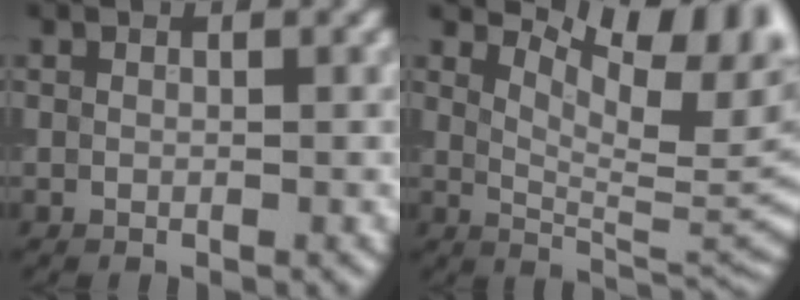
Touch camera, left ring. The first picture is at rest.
{"total": 8.4, "force": [4.9, 3.3, 5.8], "torque": [-0.084, 0.000, 0.080]}